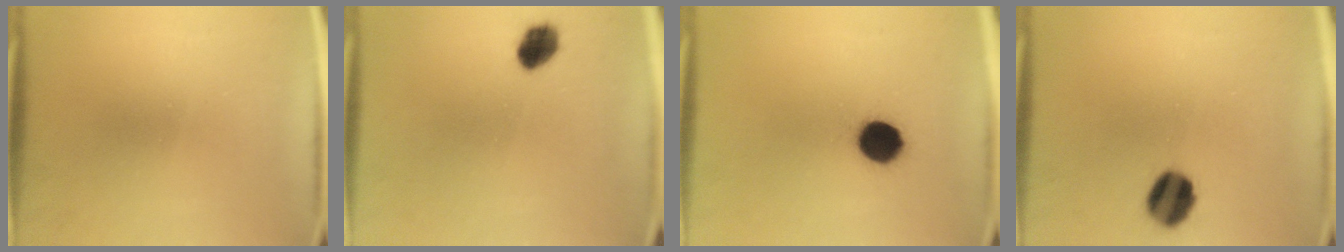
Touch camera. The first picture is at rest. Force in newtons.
{"total": 4.9}
{"total": 9.1}
{"total": 9.3}